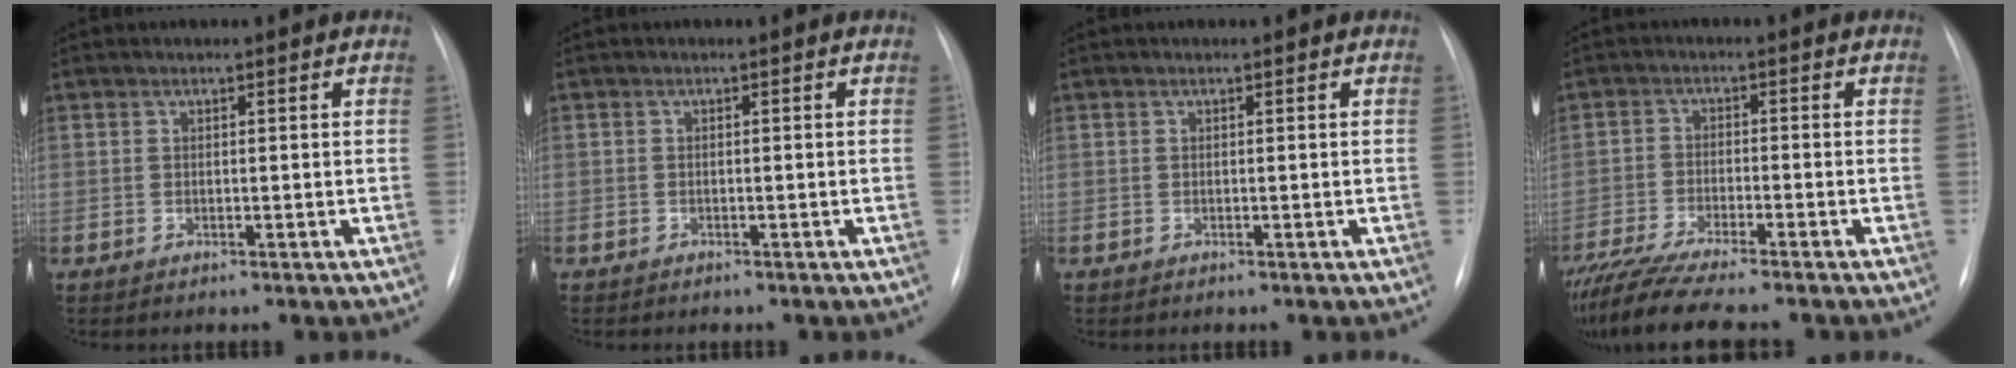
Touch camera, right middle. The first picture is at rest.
{"total": 0.7, "force": [-0.5, 0.5, 0.1], "torque": [-0.005, 0.003, -0.007]}
{"total": 0.0}
{"total": 10.5, "force": [-9.1, 0.1, 5.3], "torque": [-0.092, -0.025, -0.151]}